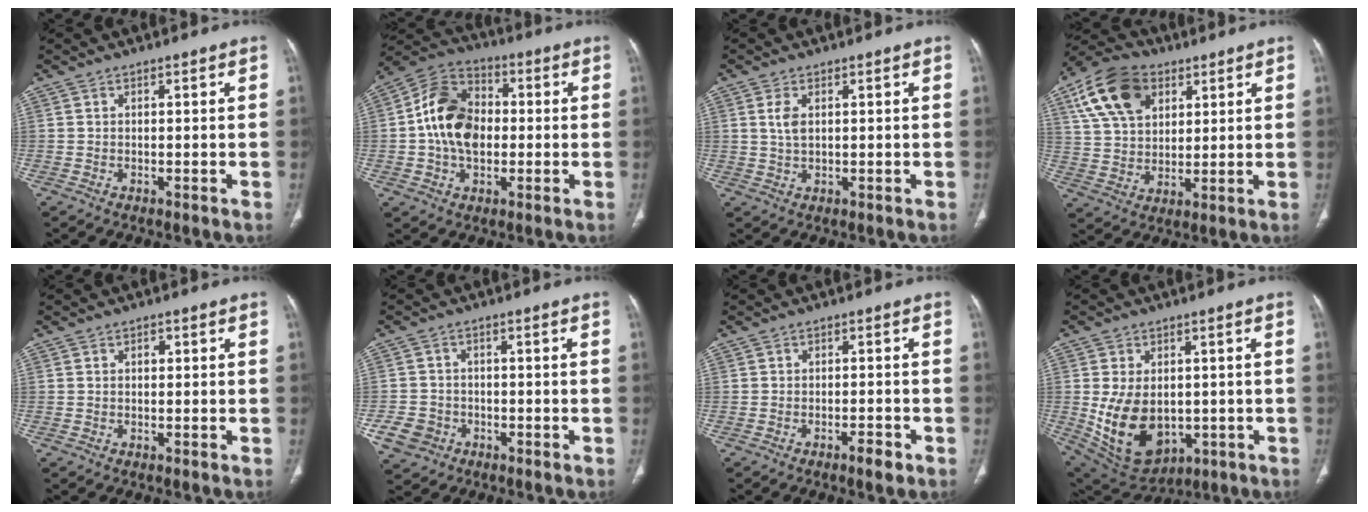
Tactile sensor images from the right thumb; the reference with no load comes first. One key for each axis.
{"total": 14.3, "fx": -0.2, "fy": 10.1, "fz": 10.1, "tx": -0.164, "ty": 0.026, "tz": -0.011}
{"total": 3.2, "fx": 1.0, "fy": 1.7, "fz": 2.6, "tx": -0.057, "ty": -0.002, "tz": 0.022}
{"total": 15.4, "fx": 6.8, "fy": 10.2, "fz": 9.3, "tx": -0.161, "ty": -0.008, "tz": 0.126}
{"total": 1.1, "fx": 0.3, "fy": 0.7, "fz": 0.7, "tx": -0.010, "ty": 0.002, "tz": 0.004}
{"total": 6.0, "fx": -2.2, "fy": 5.3, "fz": 1.5, "tx": -0.021, "ty": 0.015, "tz": -0.031}
{"total": 2.6, "fx": -1.7, "fy": 0.7, "fz": 1.9, "tx": -0.027, "ty": 0.007, "tz": -0.027}
{"total": 14.2, "fx": -1.4, "fy": 9.8, "fz": 10.2, "tx": -0.157, "ty": -0.009, "tz": 0.013}